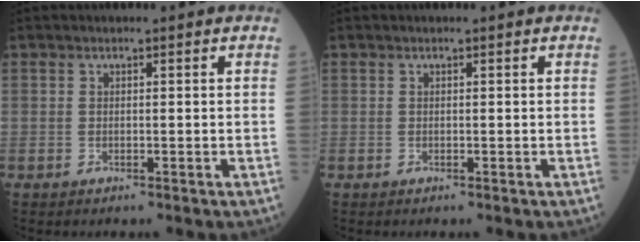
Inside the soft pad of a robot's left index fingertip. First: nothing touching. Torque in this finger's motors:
{"motor_torque": [-0.22, 0.24, 0.00, 0.00]}